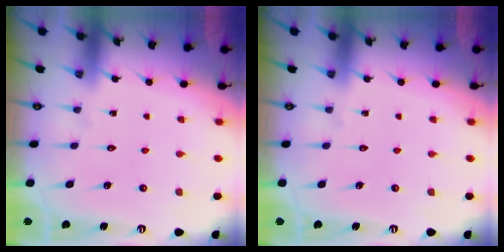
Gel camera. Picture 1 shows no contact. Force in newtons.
{"total": 0.0}